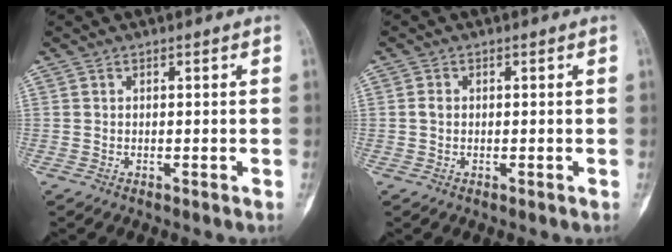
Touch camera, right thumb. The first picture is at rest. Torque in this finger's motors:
{"motor_torque": [0.07, 0.52, 0.22, -0.13, -0.02]}